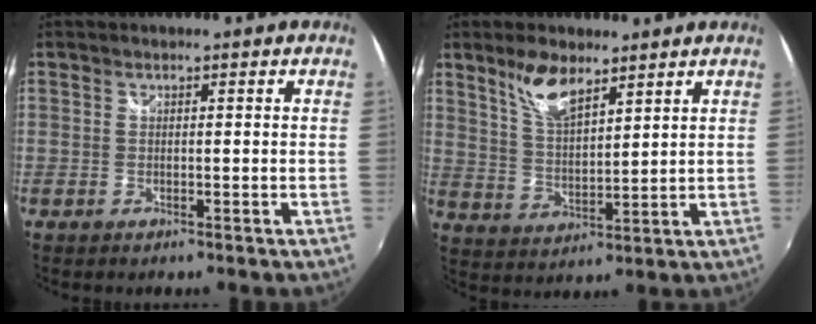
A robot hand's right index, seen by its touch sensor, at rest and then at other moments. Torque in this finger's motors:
{"motor_torque": [0.52, 0.33, 0.37, 0.08]}